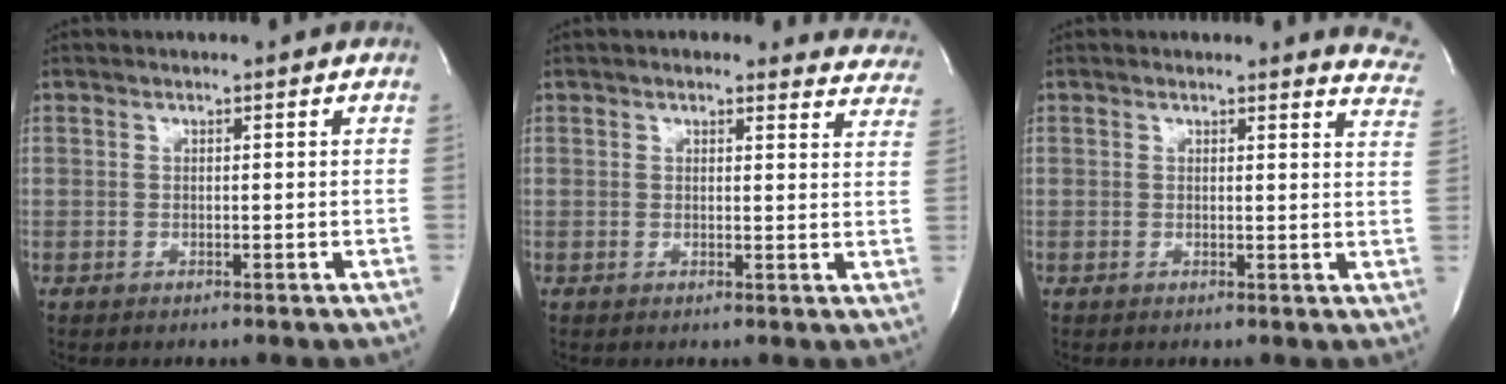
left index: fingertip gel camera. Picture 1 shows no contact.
{"total": 10.8, "force": [10.0, 3.3, 2.6], "torque": [0.012, -0.011, 0.076]}
{"total": 6.0, "force": [5.9, 0.7, 0.4], "torque": [0.014, -0.050, 0.028]}